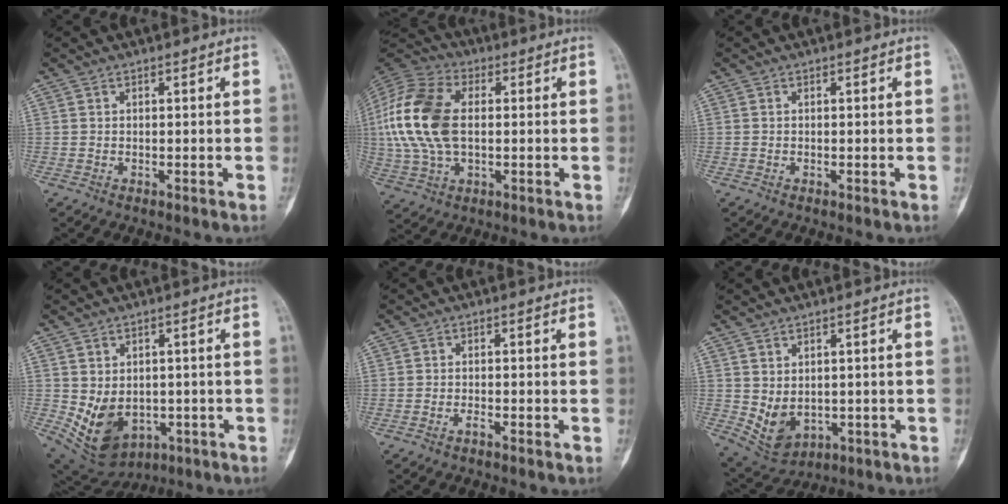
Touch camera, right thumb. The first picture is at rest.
{"total": 18.1, "force": [1.1, 11.0, 14.3], "torque": [-0.308, 0.016, 0.021]}
{"total": 0.0}
{"total": 11.2, "force": [-2.4, 8.6, 6.8], "torque": [-0.096, 0.001, -0.011]}
{"total": 1.0, "force": [-0.8, 0.2, 0.6], "torque": [-0.015, 0.005, -0.016]}
{"total": 6.9, "force": [-0.4, 5.0, 4.7], "torque": [-0.069, -0.008, 0.021]}